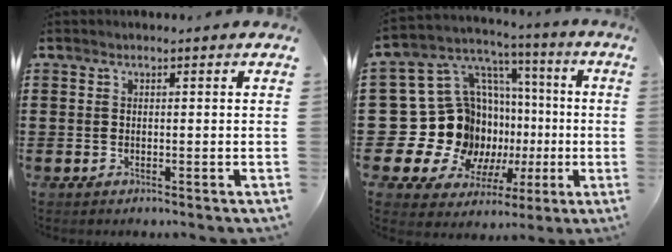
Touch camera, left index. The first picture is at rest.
{"total": 20.2, "force": [-3.1, 17.9, 8.7], "torque": [-0.208, -0.031, -0.001]}